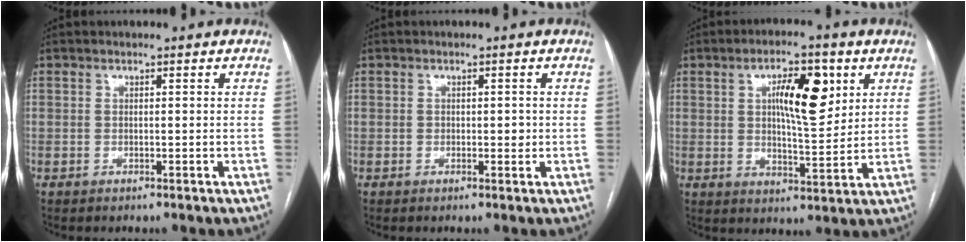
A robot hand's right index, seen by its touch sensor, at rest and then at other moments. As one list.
[{"total": 1.4, "force": [-0.1, 0.7, 1.2], "torque": [-0.014, 0.001, -0.001]}, {"total": 9.9, "force": [3.4, 3.0, 8.8], "torque": [-0.144, 0.010, 0.059]}]